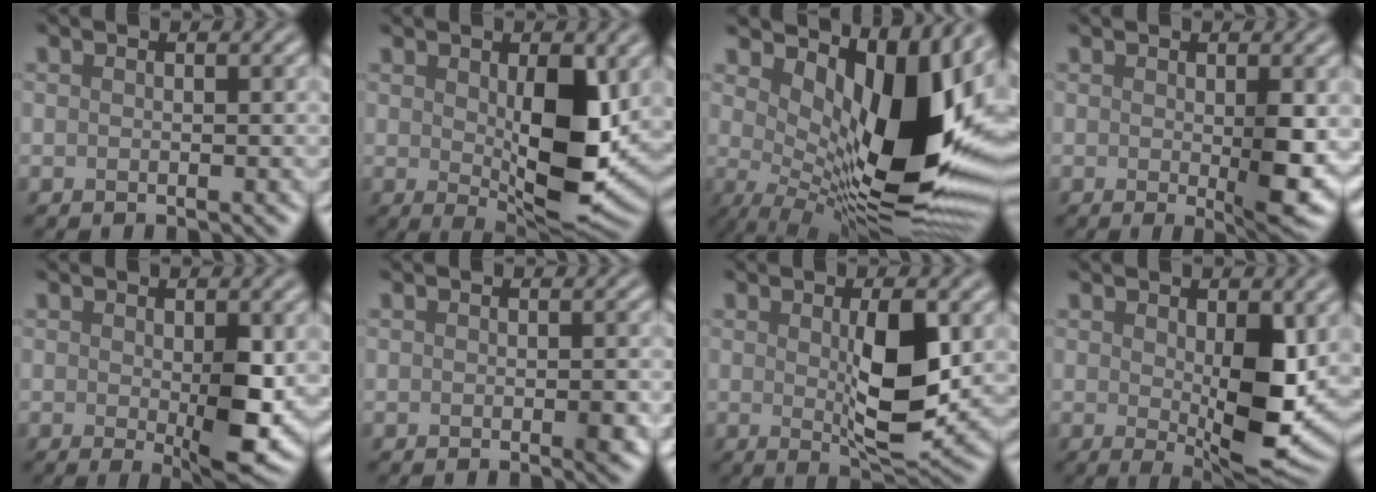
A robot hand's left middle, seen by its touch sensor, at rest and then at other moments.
{"total": 8.0, "force": [0.6, 3.2, 7.3], "torque": [-0.121, -0.011, 0.023]}
{"total": 13.5, "force": [2.5, 6.2, 11.8], "torque": [-0.168, -0.021, 0.054]}
{"total": 4.1, "force": [-0.3, 0.4, 4.1], "torque": [-0.063, -0.012, 0.005]}
{"total": 5.1, "force": [-0.3, 1.1, 5.0], "torque": [-0.081, -0.017, 0.007]}
{"total": 1.2, "force": [-0.3, 0.1, 1.2], "torque": [-0.018, -0.001, -0.001]}
{"total": 6.1, "force": [0.2, 1.7, 5.9], "torque": [-0.102, -0.014, 0.012]}
{"total": 7.4, "force": [0.3, 2.5, 6.9], "torque": [-0.113, -0.014, 0.018]}